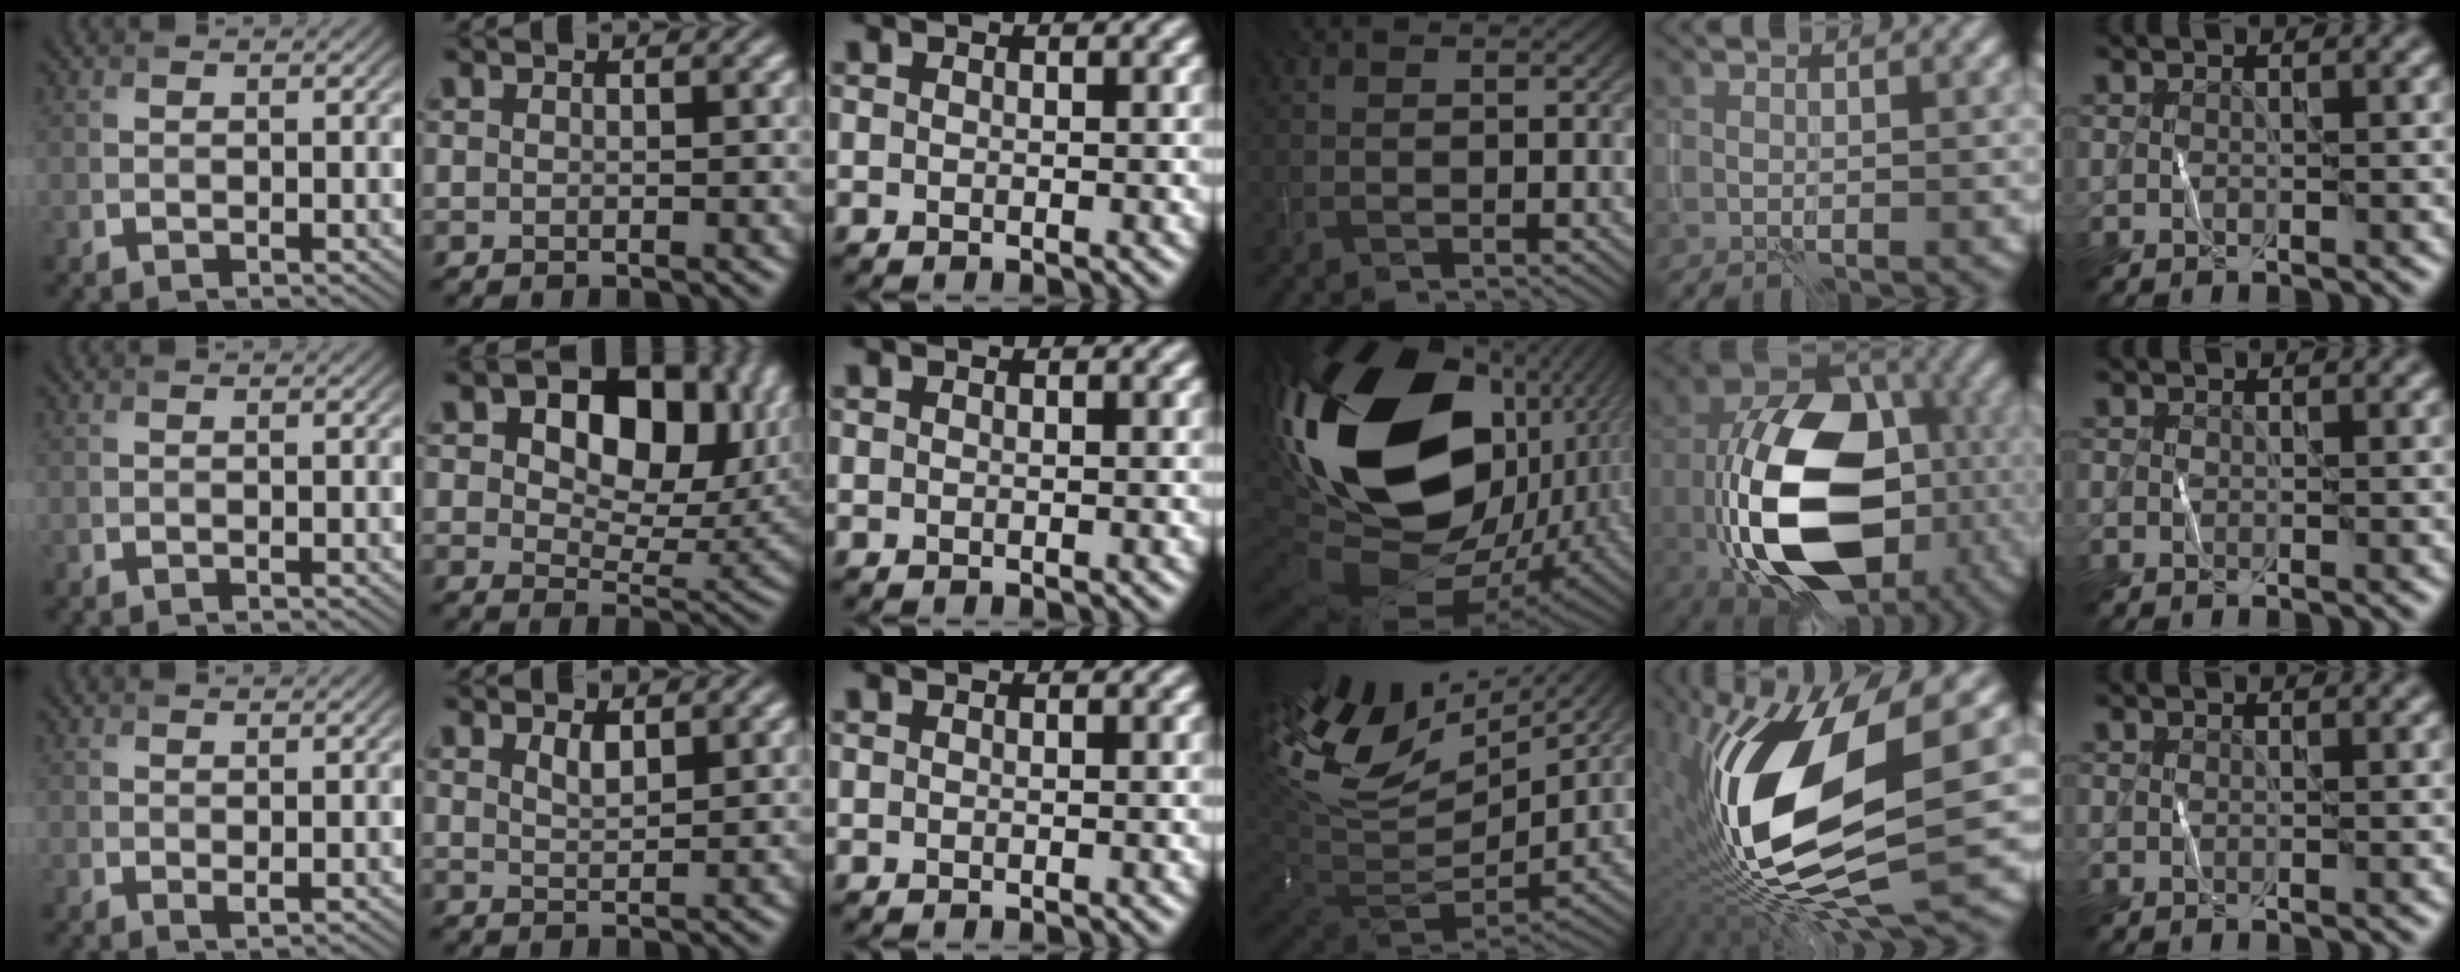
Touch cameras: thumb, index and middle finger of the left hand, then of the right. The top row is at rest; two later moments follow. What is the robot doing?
{"motion": "wipe", "object": "whiteboard"}